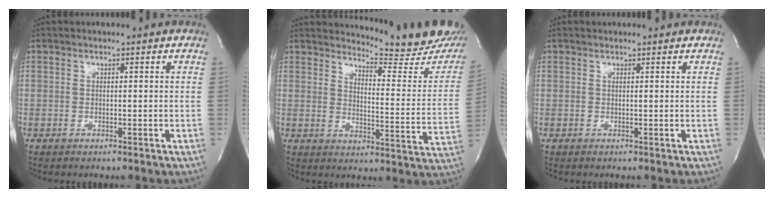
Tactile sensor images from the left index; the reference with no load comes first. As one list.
[{"total": 16.8, "force": [16.3, 1.0, 3.8], "torque": [-0.045, -0.119, 0.180]}, {"total": 1.5, "force": [1.5, 0.2, 0.2], "torque": [-0.012, 0.009, 0.018]}]